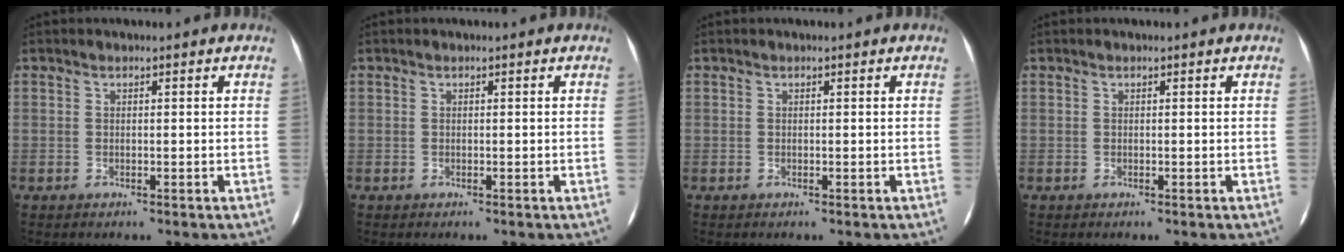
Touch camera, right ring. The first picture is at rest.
{"total": 0.0}
{"total": 0.0}
{"total": 0.0}